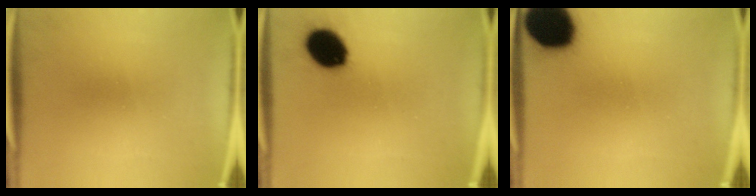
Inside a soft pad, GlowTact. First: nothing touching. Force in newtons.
{"total": 11.9}
{"total": 19.6}